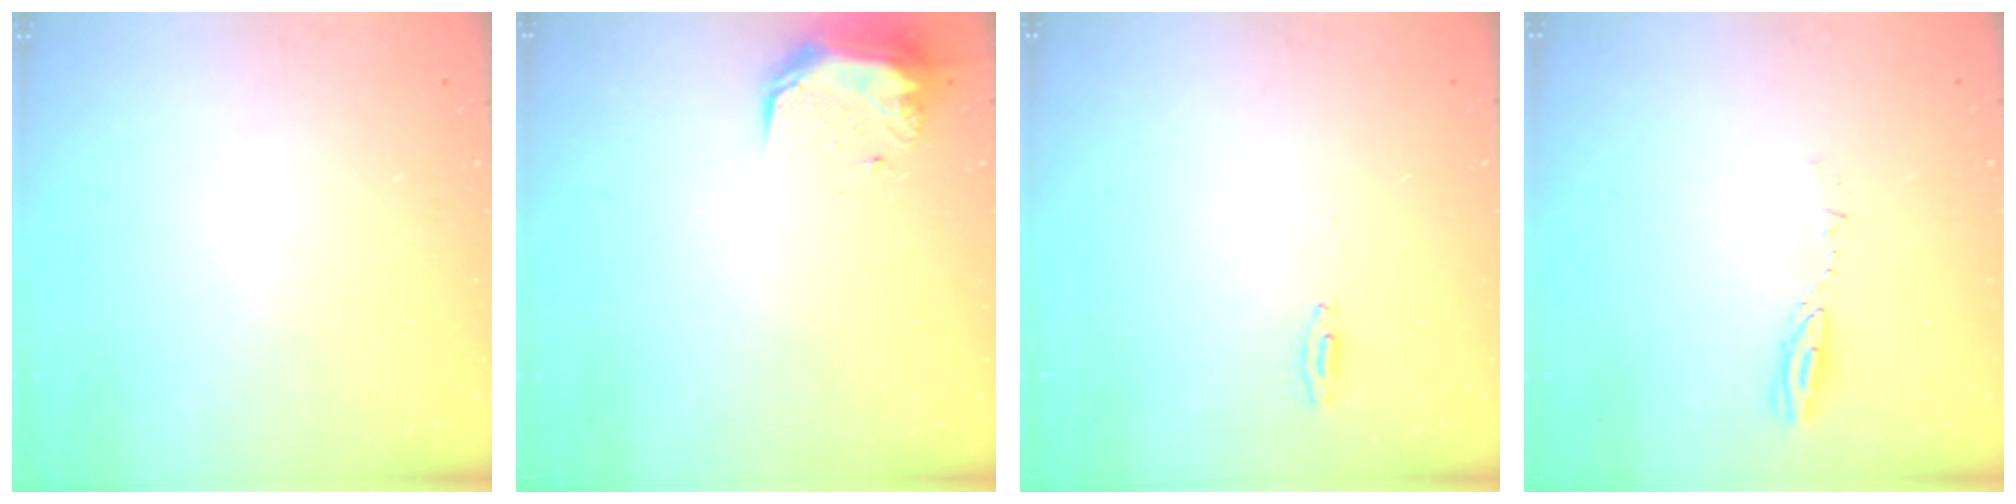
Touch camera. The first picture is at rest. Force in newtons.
{"total": 9.1, "press": 9.0, "slide": 0.9}
{"total": 4.7, "press": 4.4, "slide": 1.5}
{"total": 2.9, "press": 2.9, "slide": 0.3}